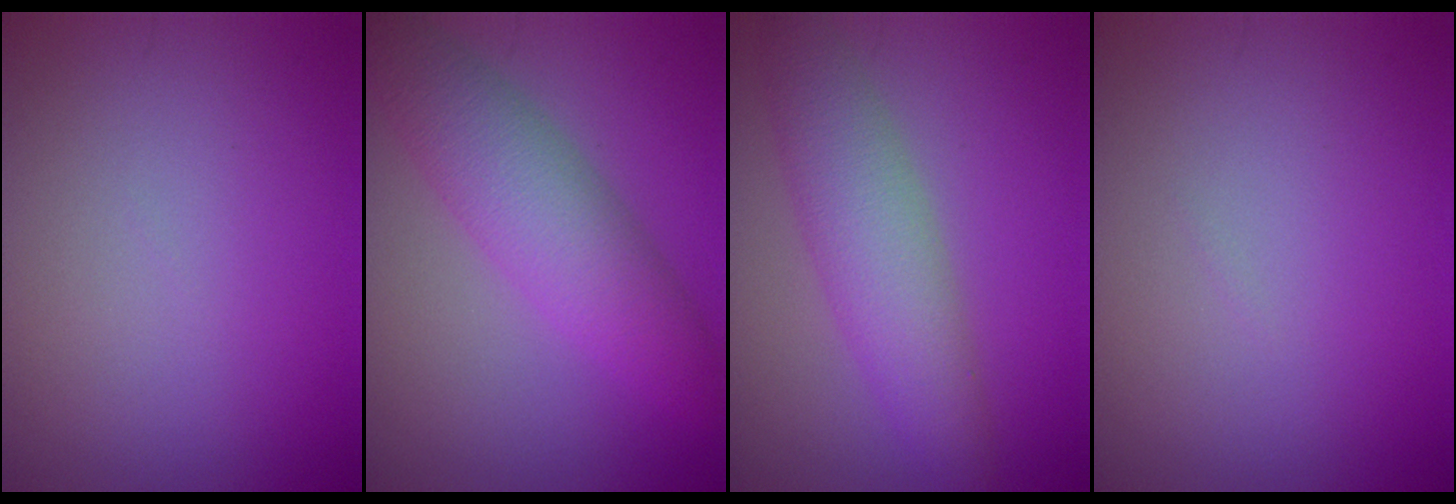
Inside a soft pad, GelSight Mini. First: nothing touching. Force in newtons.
{"total": 5.8, "press": 5.8, "slide": 0.1}
{"total": 5.0, "press": 5.0, "slide": 0.1}
{"total": 0.0}